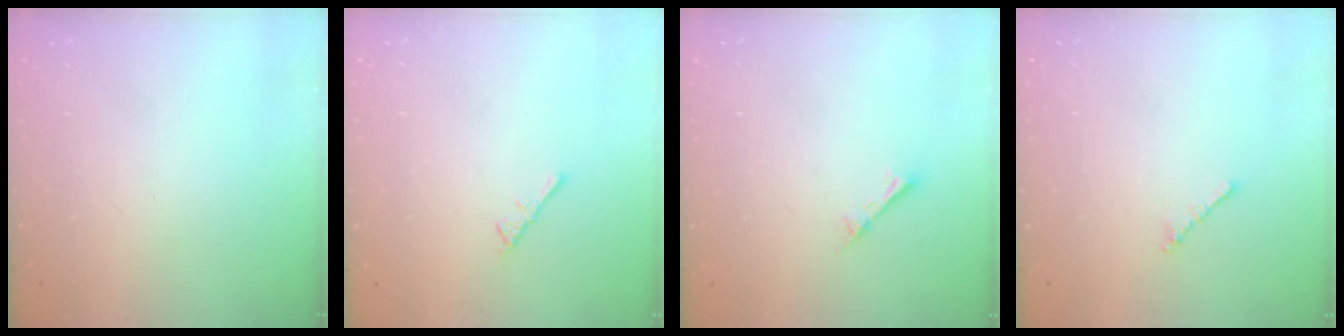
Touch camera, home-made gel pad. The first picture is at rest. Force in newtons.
{"total": 2.2, "press": 2.1, "slide": 0.5}
{"total": 2.3, "press": 2.3, "slide": 0.3}
{"total": 1.8, "press": 1.7, "slide": 0.6}